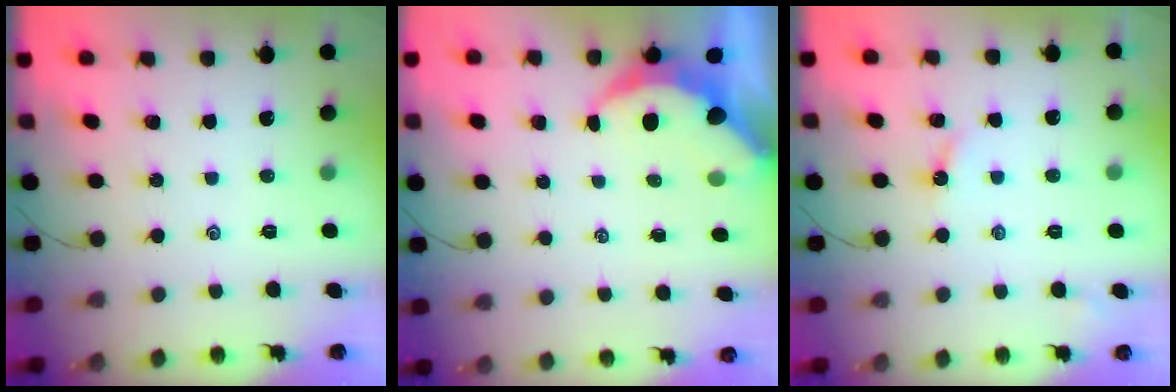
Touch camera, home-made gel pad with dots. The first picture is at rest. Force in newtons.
{"total": 6.1, "press": 6.0, "slide": 0.9}
{"total": 2.6, "press": 2.6, "slide": 0.3}